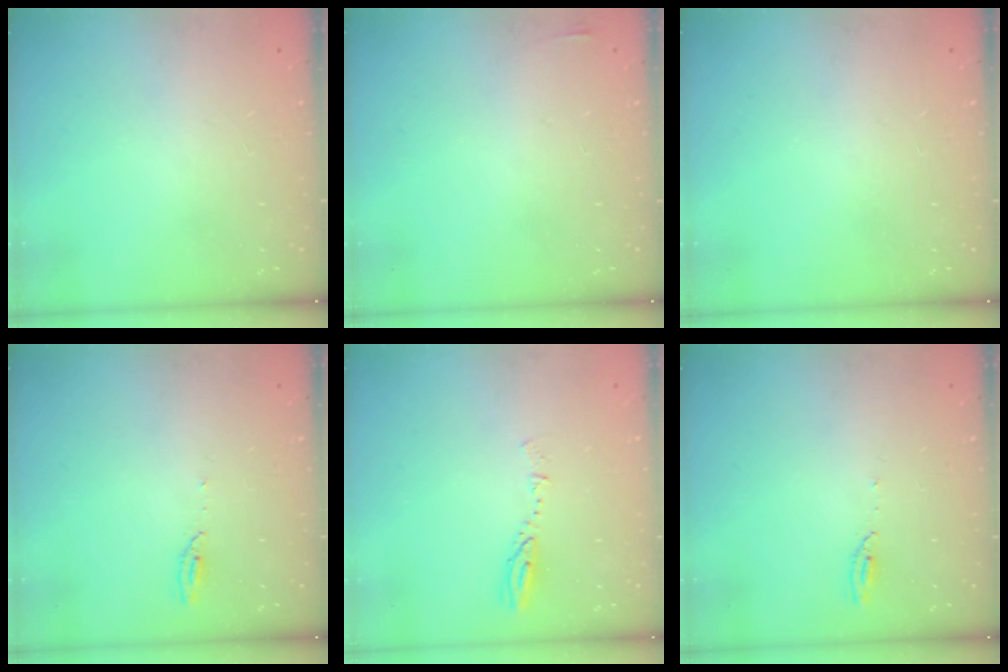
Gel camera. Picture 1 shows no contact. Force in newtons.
{"total": 5.8, "press": 1.7, "slide": 5.5}
{"total": 0.0}
{"total": 4.4, "press": 4.4, "slide": 0.1}
{"total": 3.8, "press": 3.8, "slide": 0.4}
{"total": 4.4, "press": 4.4, "slide": 0.1}